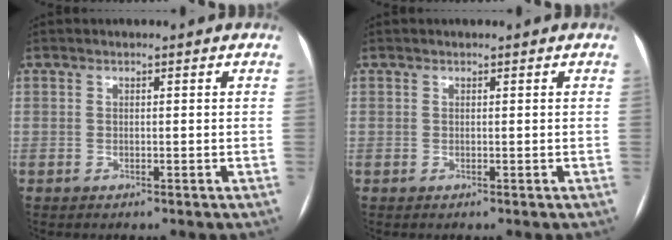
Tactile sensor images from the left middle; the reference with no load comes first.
{"total": 0.0}